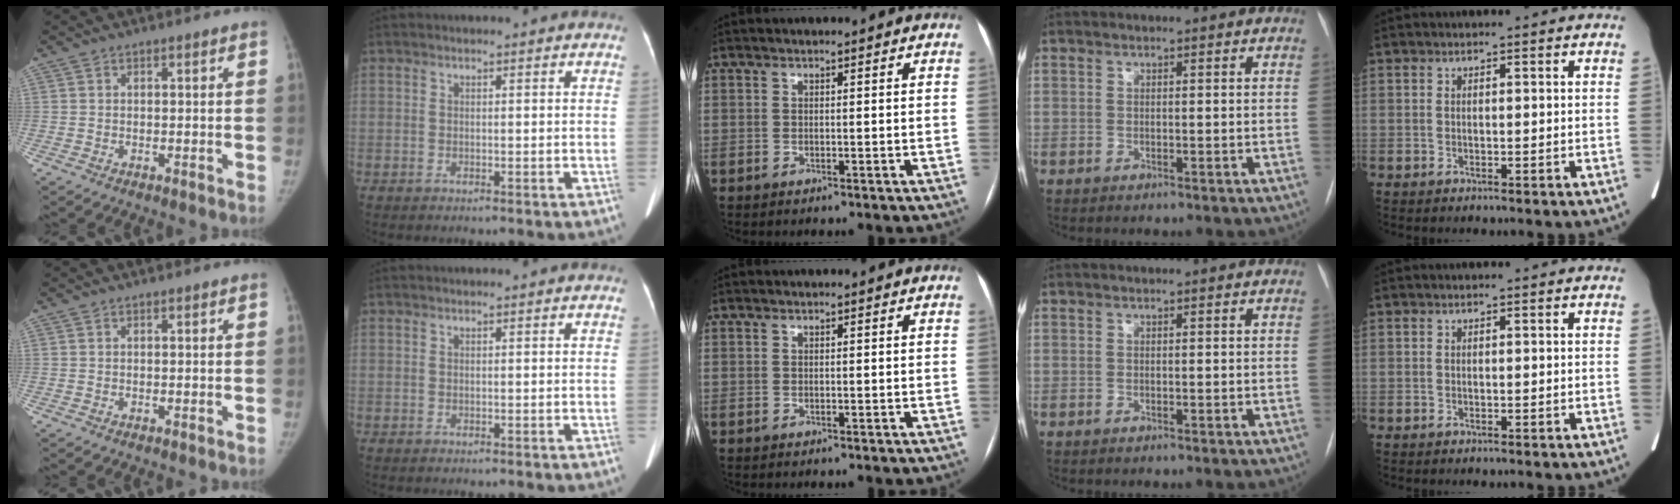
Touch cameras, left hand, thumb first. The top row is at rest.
{}